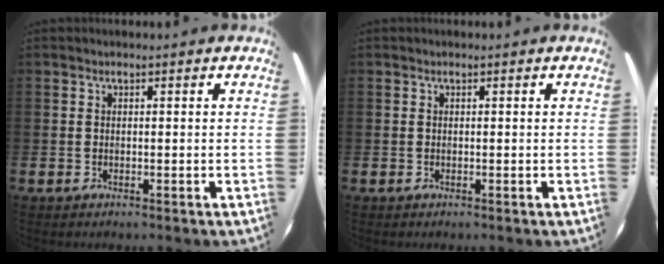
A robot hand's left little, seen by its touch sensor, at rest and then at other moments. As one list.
[{"total": 0.0}]